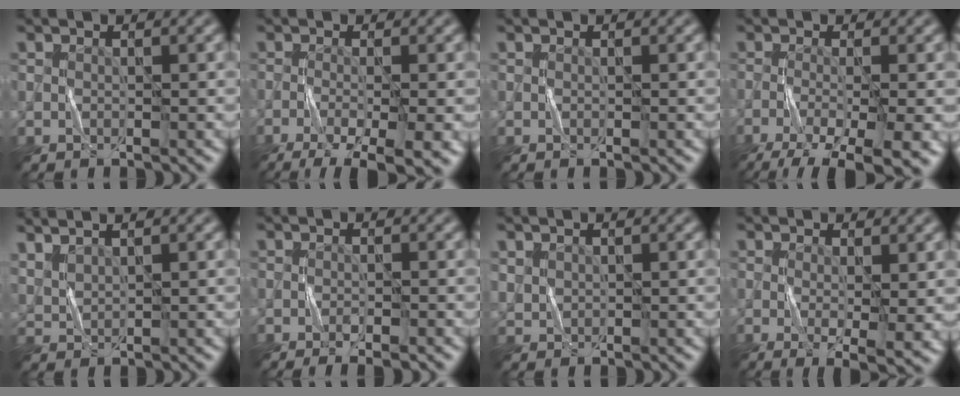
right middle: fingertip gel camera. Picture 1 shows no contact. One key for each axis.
{"total": 8.2, "fx": -4.6, "fy": 2.1, "fz": 6.4, "tx": -0.091, "ty": -0.017, "tz": -0.070}
{"total": 0.0}
{"total": 10.0, "fx": -6.3, "fy": 2.6, "fz": 7.3, "tx": -0.112, "ty": -0.026, "tz": -0.088}
{"total": 3.1, "fx": 2.5, "fy": 0.8, "fz": 1.5, "tx": -0.032, "ty": 0.013, "tz": 0.045}
{"total": 2.0, "fx": -1.3, "fy": 0.4, "fz": 1.5, "tx": -0.024, "ty": 0.001, "tz": -0.022}
{"total": 1.1, "fx": 0.7, "fy": 0.8, "fz": 0.3, "tx": -0.009, "ty": 0.000, "tz": 0.021}
{"total": 4.2, "fx": -0.3, "fy": 0.8, "fz": 4.1, "tx": -0.065, "ty": -0.014, "tz": 0.001}